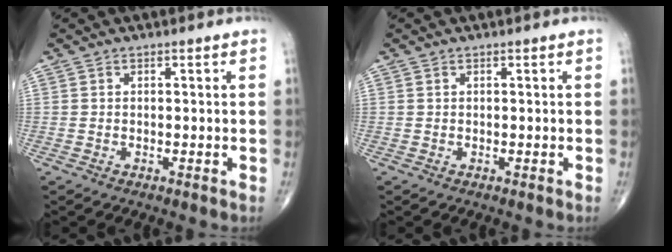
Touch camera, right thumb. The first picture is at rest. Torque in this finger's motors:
{"motor_torque": [0.11, -0.02, -0.14, -0.07, 0.01]}